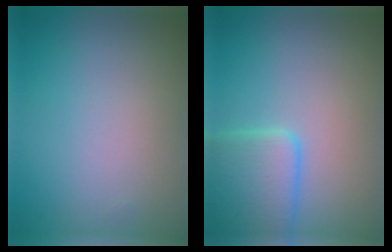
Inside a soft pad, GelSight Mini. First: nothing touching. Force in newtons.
{"total": 4.4, "press": 4.4, "slide": 0.2}